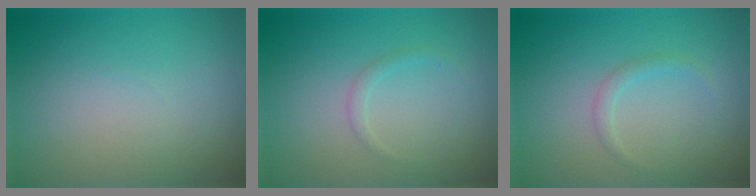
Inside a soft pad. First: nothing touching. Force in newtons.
{"total": 0.8, "press": 0.8, "slide": 0.1}
{"total": 1.0, "press": 1.0, "slide": 0.0}